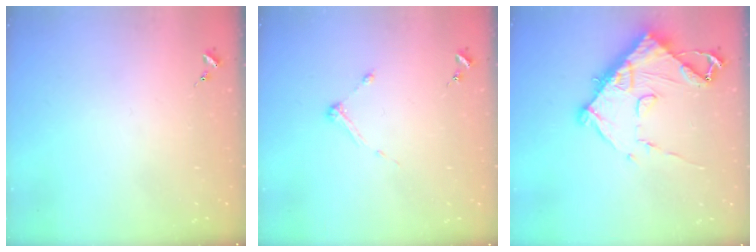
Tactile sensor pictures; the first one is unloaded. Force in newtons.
{"total": 4.1, "press": 4.1, "slide": 0.5}
{"total": 12.0, "press": 11.9, "slide": 1.1}